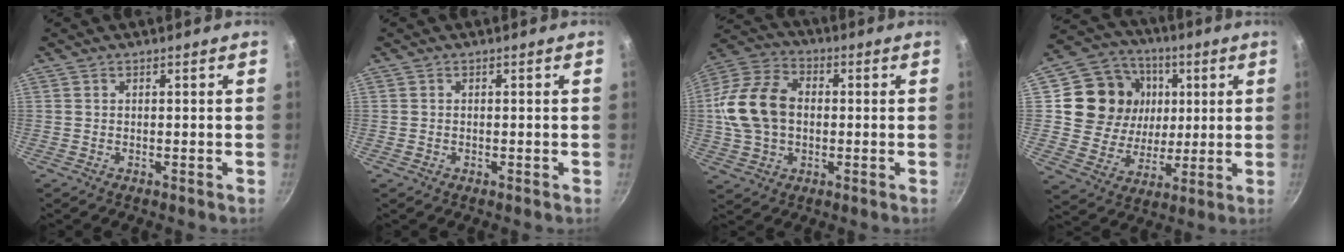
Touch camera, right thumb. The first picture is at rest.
{"total": 0.0}
{"total": 15.4, "force": [0.4, 11.0, 10.8], "torque": [-0.194, 0.026, -0.003]}
{"total": 17.2, "force": [4.0, 15.0, 7.5], "torque": [-0.116, 0.002, 0.071]}